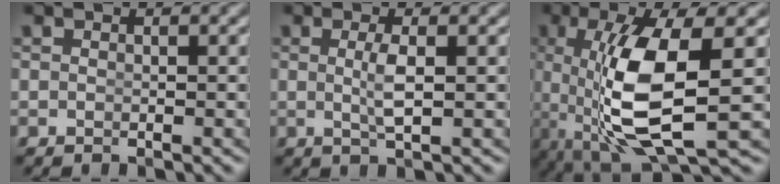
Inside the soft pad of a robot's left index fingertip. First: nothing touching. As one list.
[{"total": 2.0, "force": [-0.1, -0.4, 2.0], "torque": [-0.040, -0.013, 0.009]}, {"total": 9.8, "force": [-0.4, 3.5, 9.2], "torque": [-0.198, -0.036, 0.024]}]